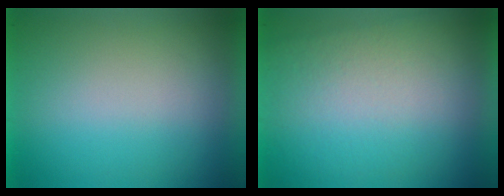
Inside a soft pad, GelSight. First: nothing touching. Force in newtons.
{"total": 3.0}